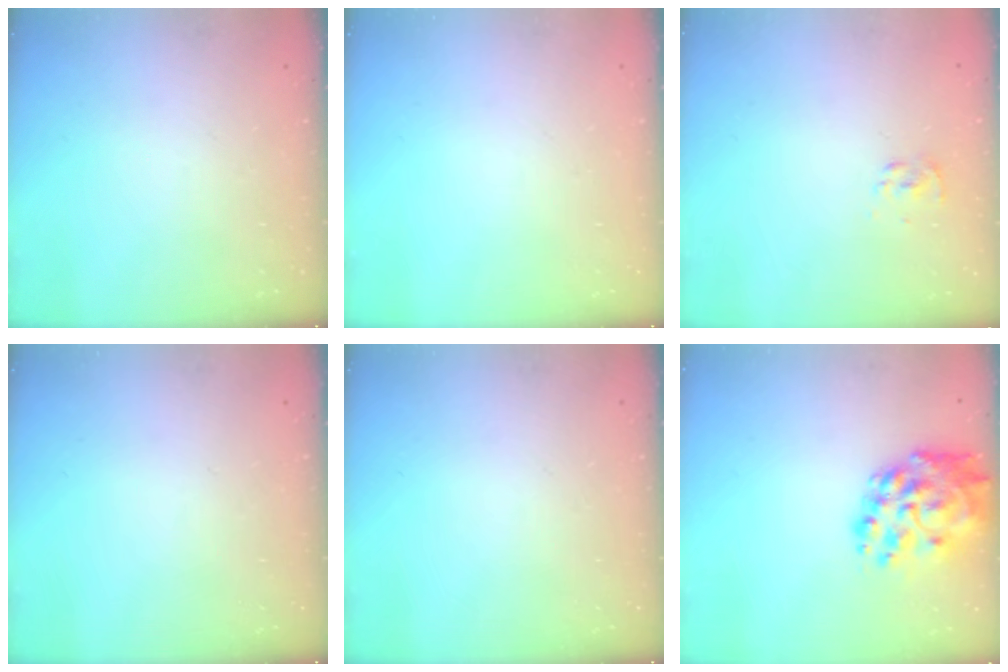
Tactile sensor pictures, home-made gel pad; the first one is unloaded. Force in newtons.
{"total": 0.0}
{"total": 2.3, "press": 2.1, "slide": 0.9}
{"total": 0.0}
{"total": 0.0}
{"total": 13.4, "press": 12.5, "slide": 4.8}